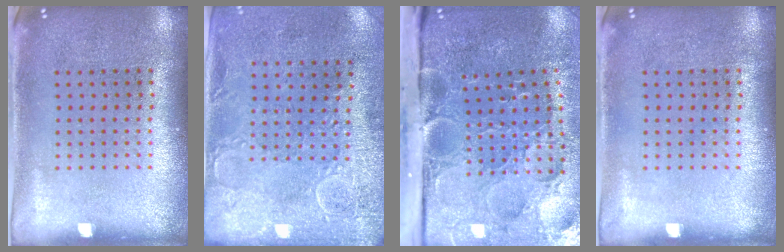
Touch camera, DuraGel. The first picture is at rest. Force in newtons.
{"total": 2.9, "press": 2.3, "slide": 1.7}
{"total": 5.3, "press": 4.0, "slide": 3.5}
{"total": 0.0}